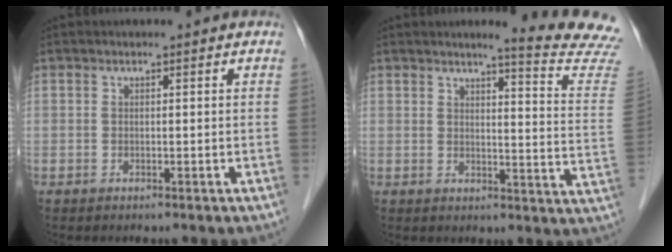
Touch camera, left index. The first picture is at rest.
{"total": 12.8, "force": [12.2, -1.8, 3.4], "torque": [-0.038, -0.102, 0.122]}